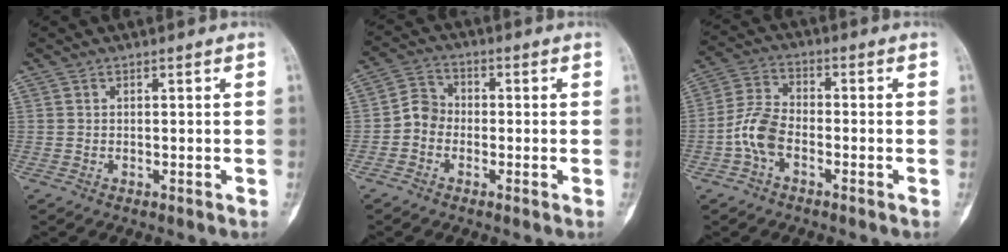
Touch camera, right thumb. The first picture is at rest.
{"total": 4.7, "force": [-1.4, 4.0, 2.1], "torque": [-0.019, 0.016, -0.041]}
{"total": 7.3, "force": [-2.7, 4.2, 5.4], "torque": [-0.111, 0.026, -0.060]}